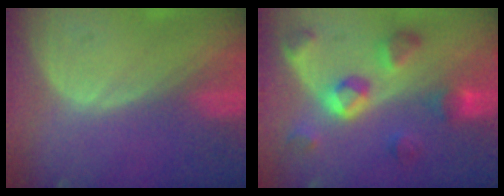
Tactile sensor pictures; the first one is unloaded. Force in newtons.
{"total": 8.4, "press": 8.1, "slide": 2.3}